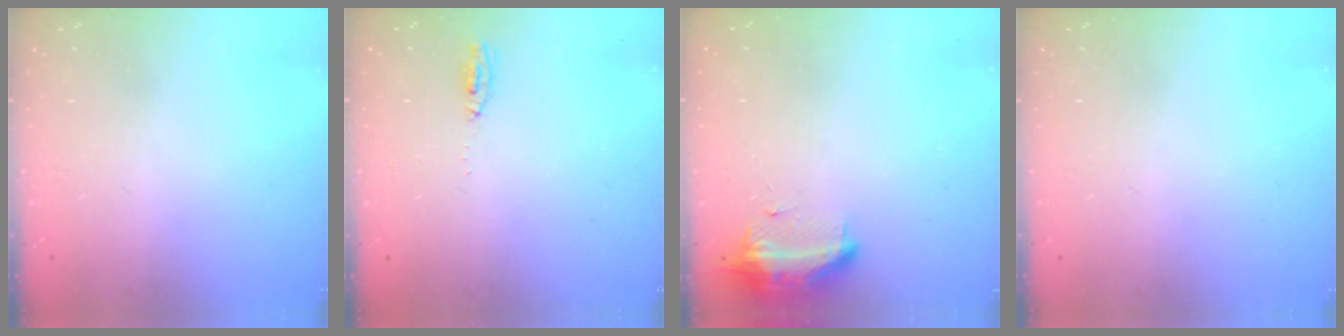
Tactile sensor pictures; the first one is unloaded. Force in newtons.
{"total": 4.8, "press": 2.7, "slide": 4.0}
{"total": 9.5, "press": 9.2, "slide": 2.4}
{"total": 0.0}